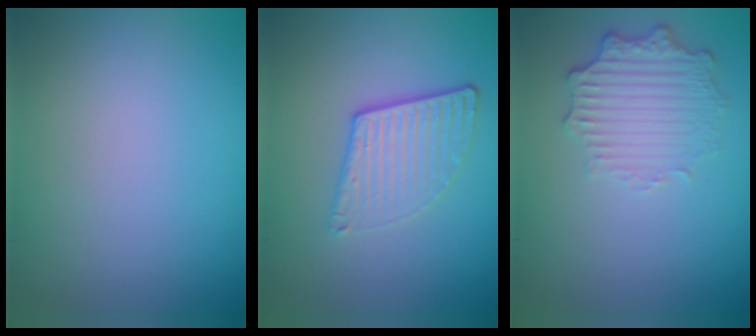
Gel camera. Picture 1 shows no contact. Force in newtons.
{"total": 3.6, "press": 2.9, "slide": 2.1}
{"total": 3.5, "press": 2.8, "slide": 2.1}